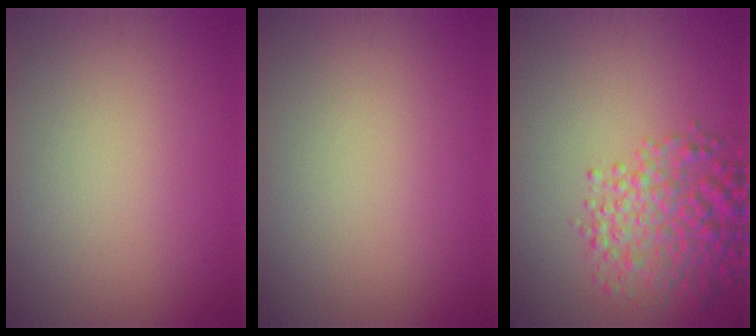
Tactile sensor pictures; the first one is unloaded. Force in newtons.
{"total": 0.0}
{"total": 5.4, "press": 5.4, "slide": 0.2}